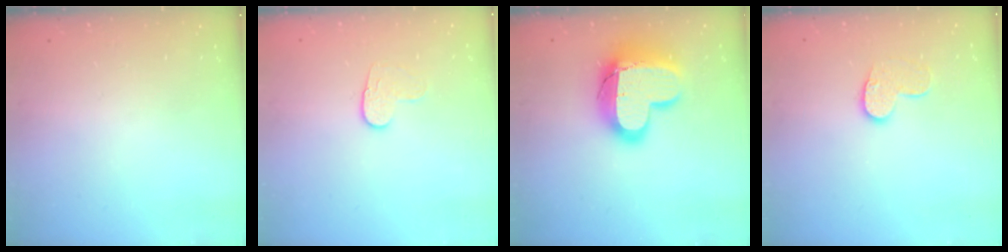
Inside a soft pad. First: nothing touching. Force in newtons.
{"total": 7.9, "press": 7.8, "slide": 0.6}
{"total": 18.5, "press": 18.5, "slide": 1.2}
{"total": 9.1, "press": 9.0, "slide": 0.6}